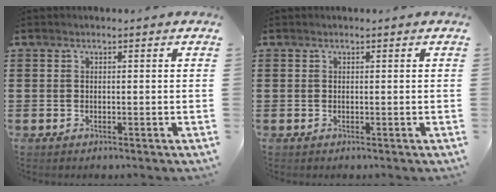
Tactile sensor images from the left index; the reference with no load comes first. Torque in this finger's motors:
{"motor_torque": [-0.02, -0.01, 0.00, 0.00]}